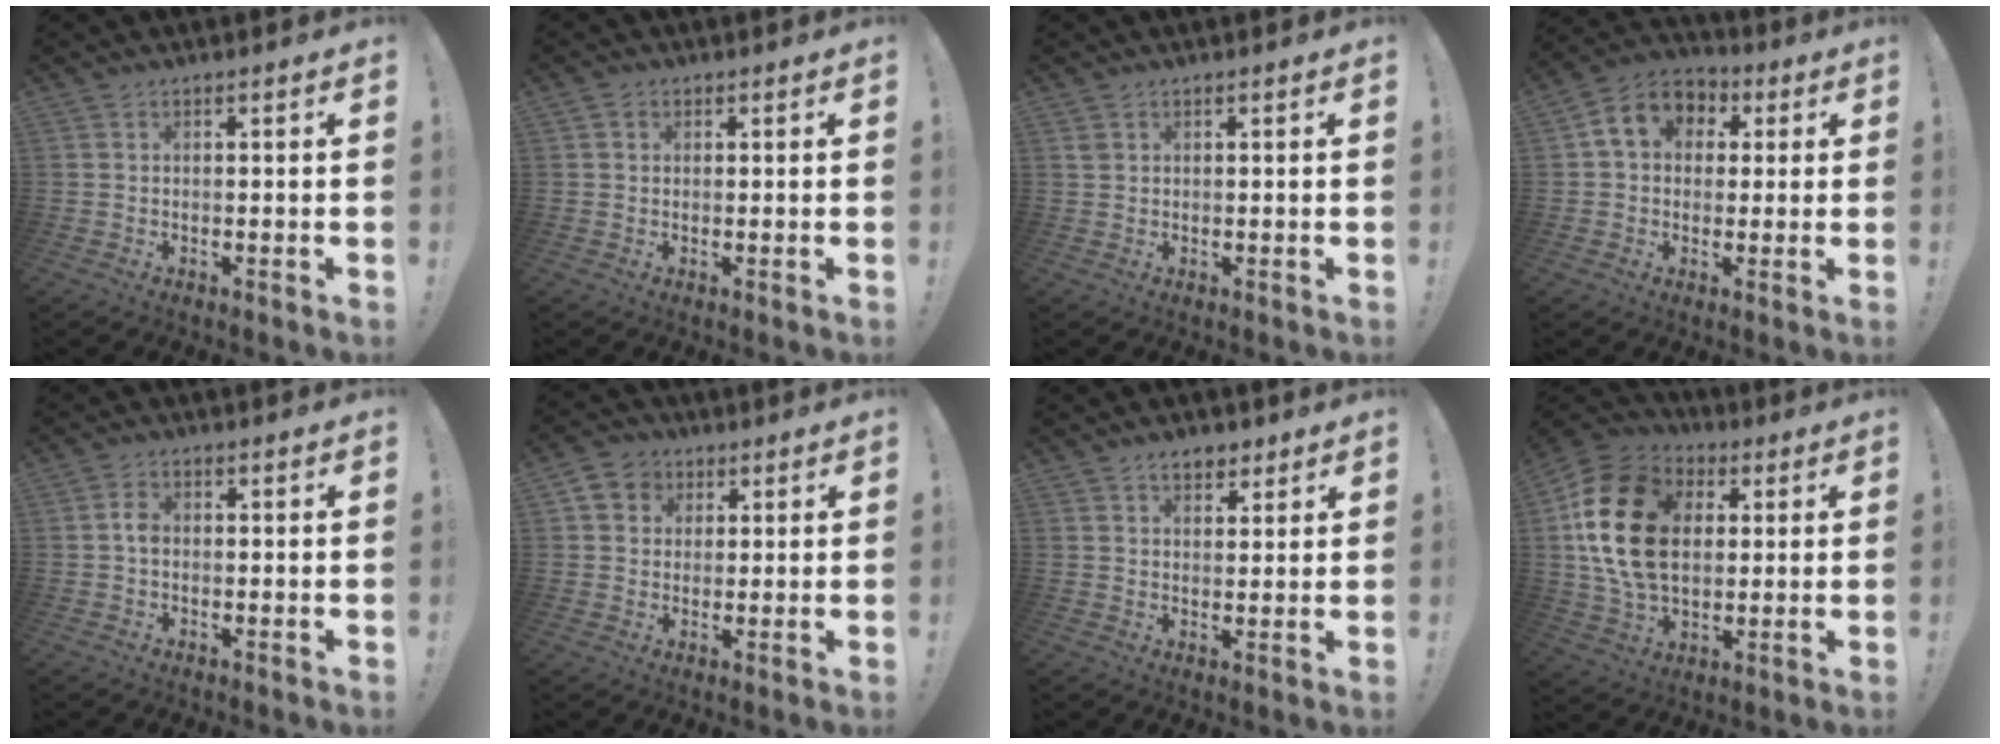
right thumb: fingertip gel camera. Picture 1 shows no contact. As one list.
[{"total": 1.2, "force": [0.5, 1.0, 0.3], "torque": [-0.001, 0.000, 0.010]}, {"total": 2.4, "force": [1.4, 1.6, 1.1], "torque": [-0.022, -0.002, 0.029]}, {"total": 10.9, "force": [2.8, 8.8, 5.7], "torque": [-0.080, 0.004, 0.059]}, {"total": 2.8, "force": [-0.3, 1.9, 2.1], "torque": [-0.037, 0.008, -0.006]}, {"total": 6.3, "force": [2.1, 5.5, 2.0], "torque": [-0.033, -0.003, 0.043]}, {"total": 4.8, "force": [3.2, 3.0, 2.1], "torque": [-0.020, -0.010, 0.056]}, {"total": 23.2, "force": [4.0, 16.4, 15.9], "torque": [-0.287, -0.002, 0.072]}]